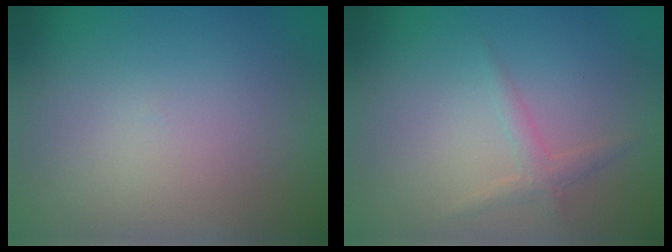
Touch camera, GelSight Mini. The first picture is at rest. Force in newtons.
{"total": 1.3, "press": 1.3, "slide": 0.0}